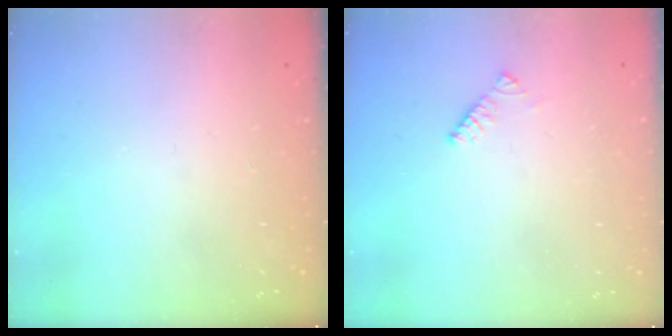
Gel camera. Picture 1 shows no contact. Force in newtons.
{"total": 2.6, "press": 2.6, "slide": 0.4}